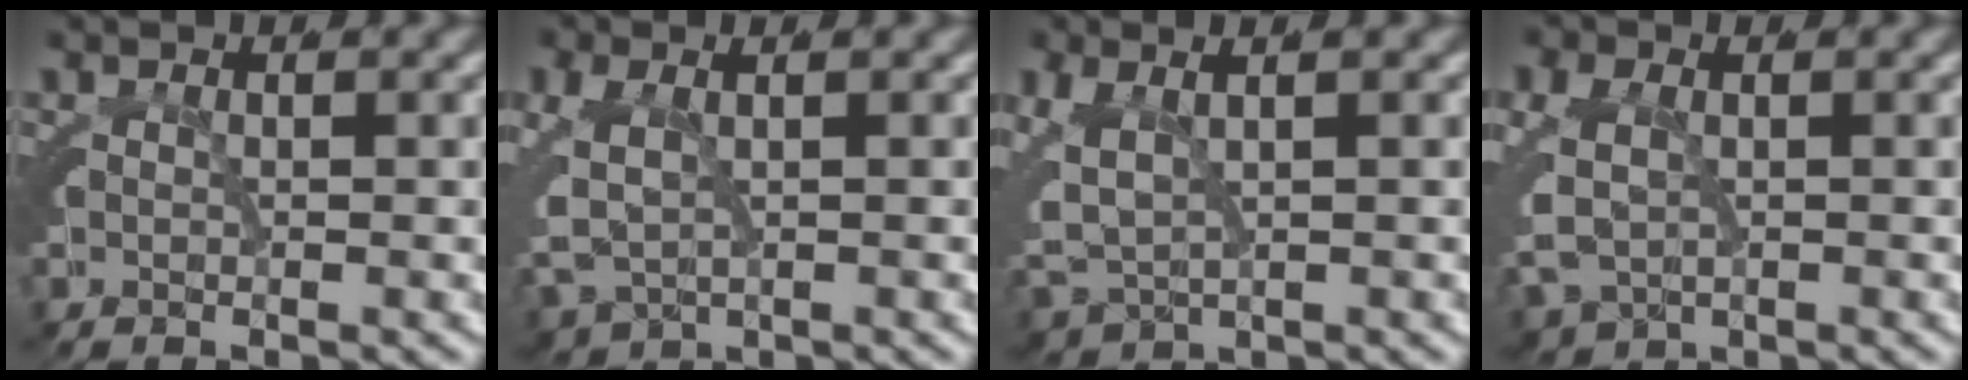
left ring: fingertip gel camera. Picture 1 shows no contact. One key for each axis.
{"total": 6.6, "fx": -1.1, "fy": 5.7, "fz": 3.0, "tx": -0.091, "ty": -0.028, "tz": -0.010}
{"total": 6.9, "fx": -0.8, "fy": 5.9, "fz": 3.6, "tx": -0.095, "ty": -0.027, "tz": -0.004}
{"total": 6.9, "fx": -1.7, "fy": 6.1, "fz": 2.8, "tx": -0.086, "ty": -0.033, "tz": -0.017}